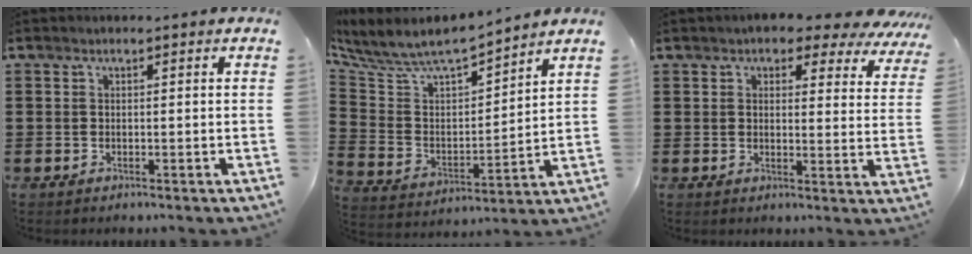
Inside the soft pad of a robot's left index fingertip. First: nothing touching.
{"total": 6.9, "force": [6.4, 1.3, 2.4], "torque": [-0.079, -0.051, 0.104]}
{"total": 4.8, "force": [4.1, 1.4, 2.1], "torque": [-0.041, -0.020, 0.069]}